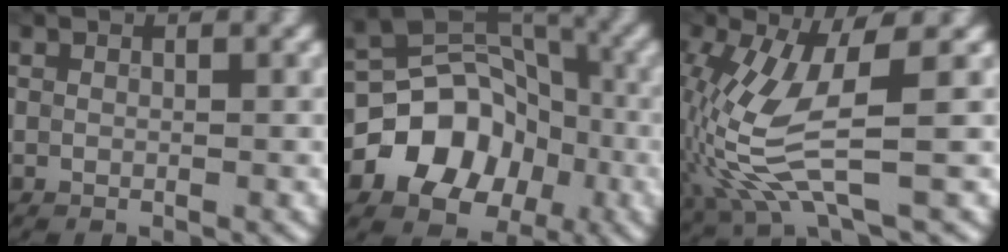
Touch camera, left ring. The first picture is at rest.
{"total": 8.5, "force": [-2.8, 6.7, 4.5], "torque": [-0.058, 0.000, -0.059]}
{"total": 9.0, "force": [-1.0, 2.5, 8.5], "torque": [-0.207, -0.008, -0.019]}